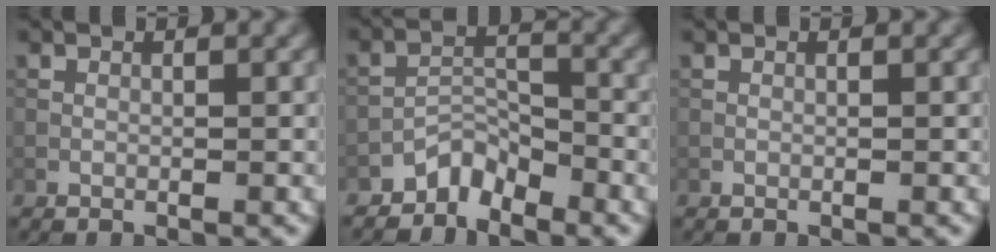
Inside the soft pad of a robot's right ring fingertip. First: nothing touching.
{"total": 2.8, "force": [-2.6, 1.0, 0.6], "torque": [-0.004, 0.014, -0.051]}
{"total": 0.0}